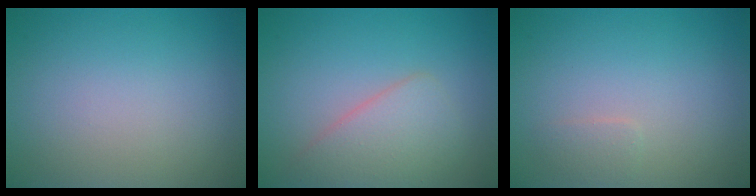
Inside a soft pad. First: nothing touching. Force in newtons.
{"total": 3.5, "press": 3.5, "slide": 0.1}
{"total": 0.9, "press": 0.9, "slide": 0.0}